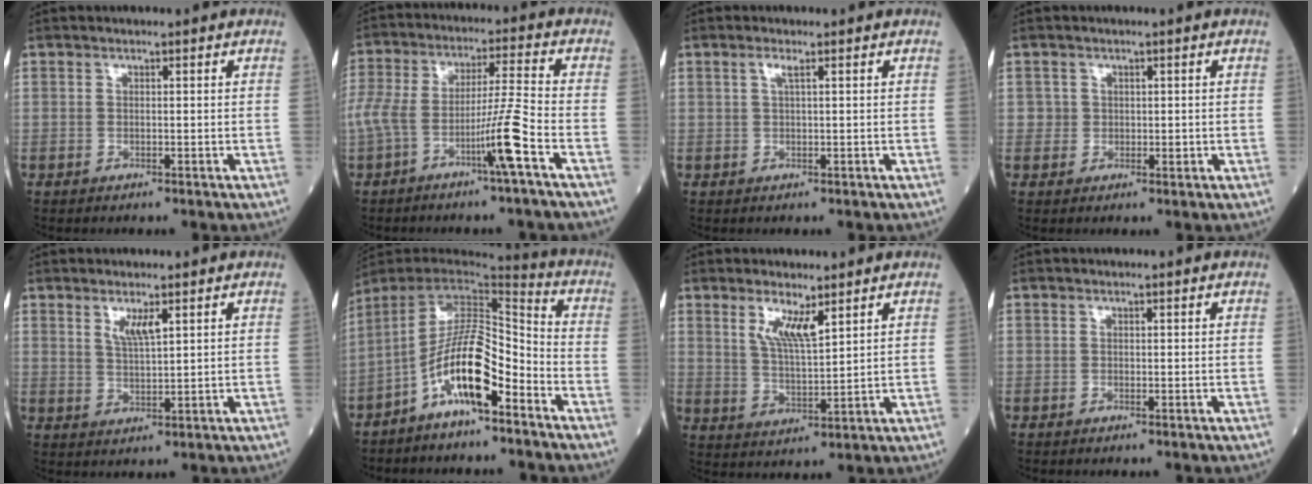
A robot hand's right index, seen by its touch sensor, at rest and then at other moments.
{"total": 10.5, "force": [-5.0, -0.5, 9.2], "torque": [-0.202, 0.012, -0.091]}
{"total": 1.2, "force": [0.5, -0.1, 1.1], "torque": [-0.032, 0.004, 0.009]}
{"total": 1.6, "force": [0.2, 1.5, 0.2], "torque": [-0.004, 0.000, 0.004]}
{"total": 3.3, "force": [1.8, 0.4, 2.7], "torque": [-0.059, -0.004, 0.038]}
{"total": 12.6, "force": [-6.4, 2.8, 10.6], "torque": [-0.202, 0.013, -0.113]}
{"total": 5.7, "force": [3.3, 1.0, 4.5], "torque": [-0.094, -0.008, 0.067]}
{"total": 0.0}